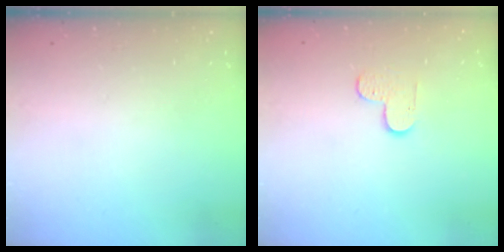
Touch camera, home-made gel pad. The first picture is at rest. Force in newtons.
{"total": 3.8, "press": 3.8, "slide": 0.4}